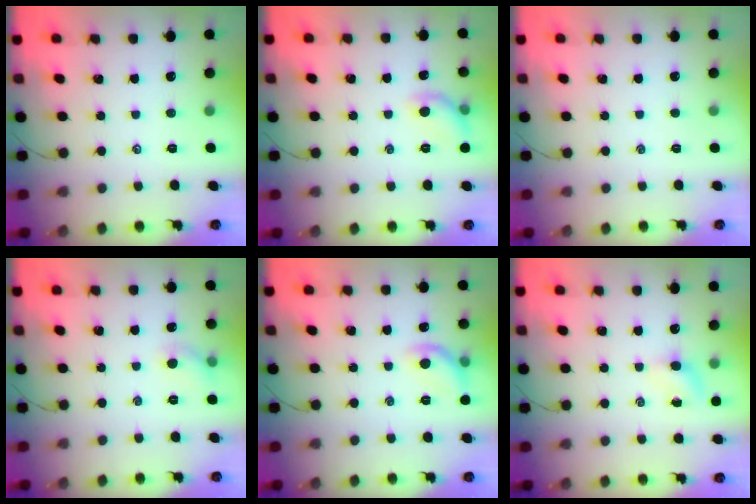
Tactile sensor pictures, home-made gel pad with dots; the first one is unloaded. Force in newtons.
{"total": 7.2, "press": 7.1, "slide": 1.5}
{"total": 0.0}
{"total": 4.7, "press": 4.5, "slide": 1.2}
{"total": 8.1, "press": 8.1, "slide": 0.8}
{"total": 4.1, "press": 3.9, "slide": 1.2}